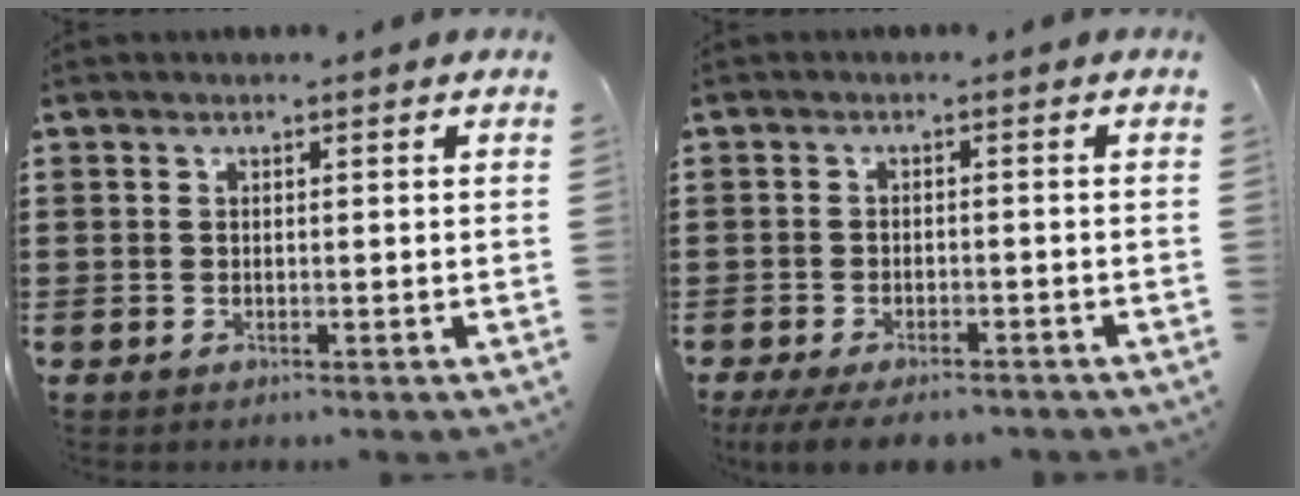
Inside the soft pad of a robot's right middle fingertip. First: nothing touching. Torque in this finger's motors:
{"motor_torque": [1.21, -0.78, 0.21, 0.16]}